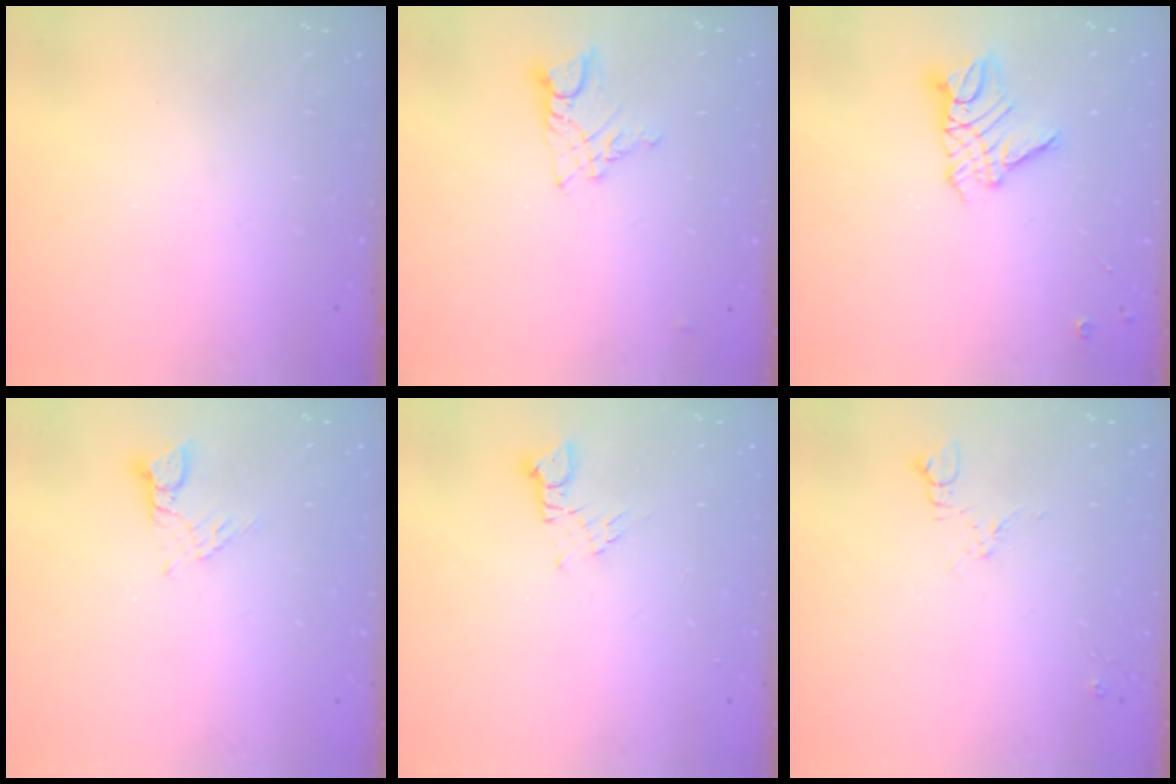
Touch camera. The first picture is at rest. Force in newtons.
{"total": 8.3, "press": 8.3, "slide": 0.6}
{"total": 10.3, "press": 10.3, "slide": 0.9}
{"total": 3.1, "press": 3.1, "slide": 0.4}
{"total": 2.5, "press": 2.5, "slide": 0.3}
{"total": 5.1, "press": 5.0, "slide": 0.6}